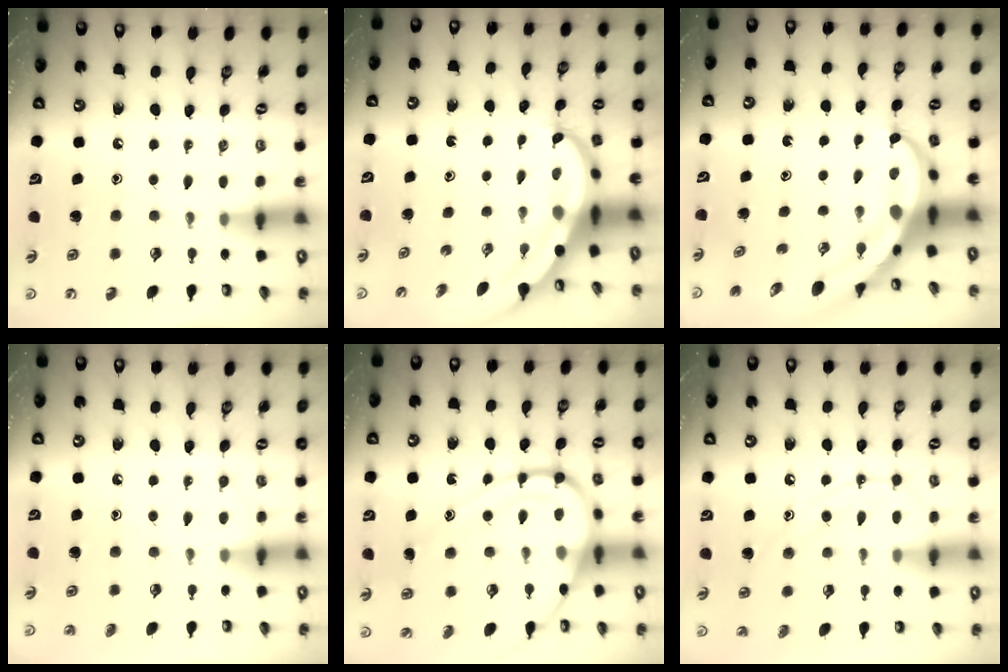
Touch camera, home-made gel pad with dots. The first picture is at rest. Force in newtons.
{"total": 5.9, "press": 5.8, "slide": 0.6}
{"total": 7.9, "press": 7.9, "slide": 0.9}
{"total": 5.0, "press": 4.9, "slide": 0.6}
{"total": 15.5, "press": 15.4, "slide": 1.1}
{"total": 9.9, "press": 9.9, "slide": 0.4}